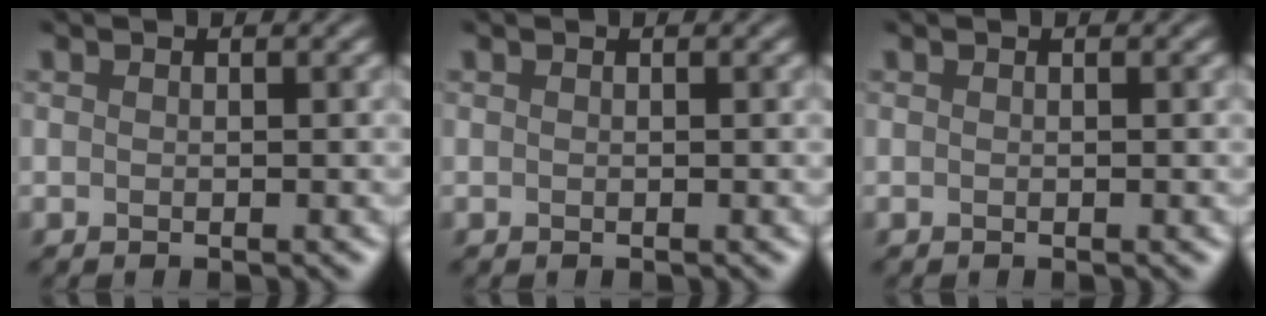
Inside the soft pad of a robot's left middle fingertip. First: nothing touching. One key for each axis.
{"total": 0.0}
{"total": 0.0}